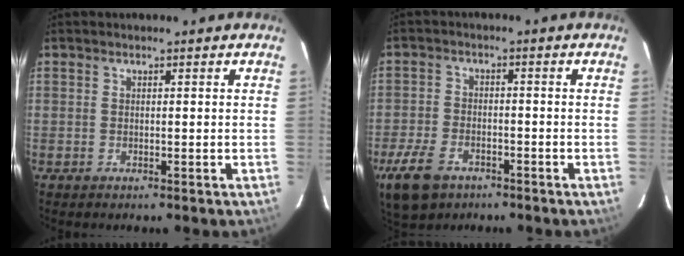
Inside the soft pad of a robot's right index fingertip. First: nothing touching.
{"total": 9.6, "force": [-6.0, 5.6, 5.0], "torque": [-0.133, -0.008, -0.110]}